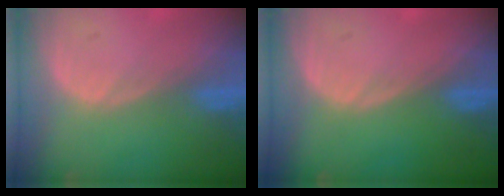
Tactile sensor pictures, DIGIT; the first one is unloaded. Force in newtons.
{"total": 0.0}